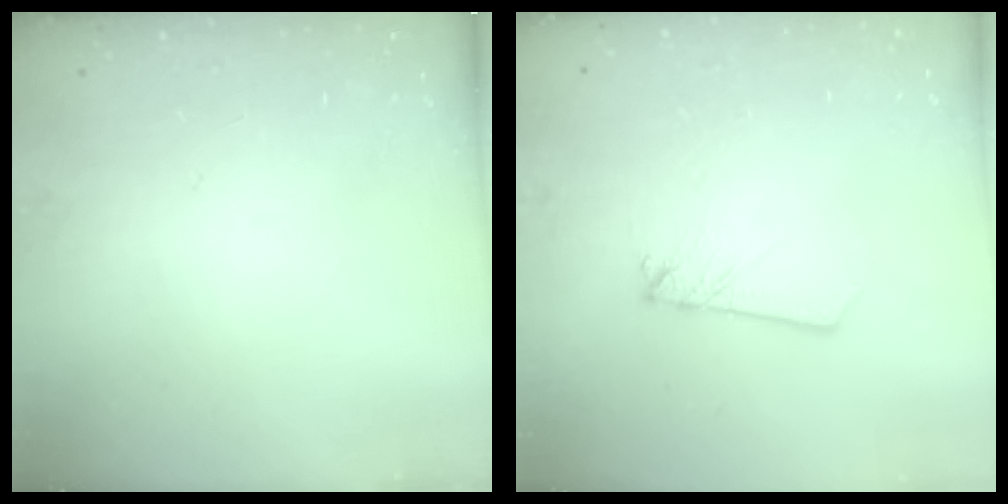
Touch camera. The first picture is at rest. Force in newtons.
{"total": 2.5, "press": 2.5, "slide": 0.1}